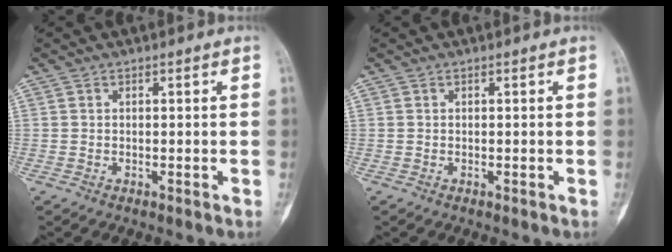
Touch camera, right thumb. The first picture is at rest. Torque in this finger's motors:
{"motor_torque": [0.13, 0.13, 0.03, -0.12, 0.07]}